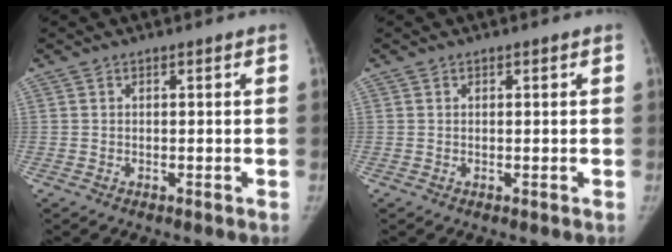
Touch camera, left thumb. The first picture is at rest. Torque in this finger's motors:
{"motor_torque": [-0.19, -0.11, -0.36, 0.13, -0.01]}